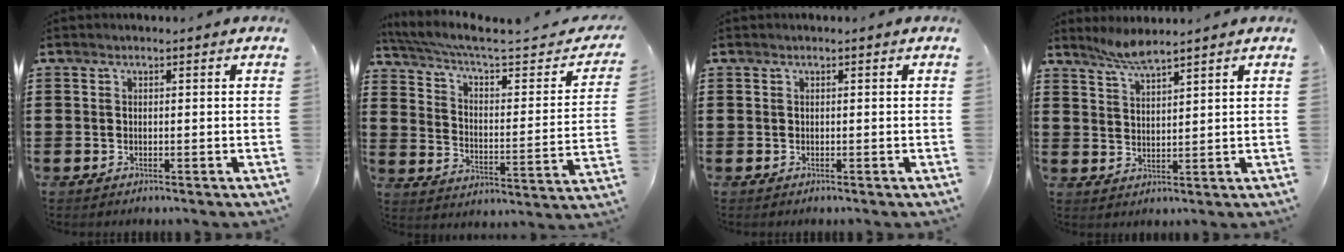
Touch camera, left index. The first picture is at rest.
{"total": 5.6, "force": [4.0, 1.0, 3.8], "torque": [-0.092, -0.030, 0.063]}
{"total": 0.0}
{"total": 3.5, "force": [3.2, 0.1, 1.4], "torque": [-0.037, -0.004, 0.060]}